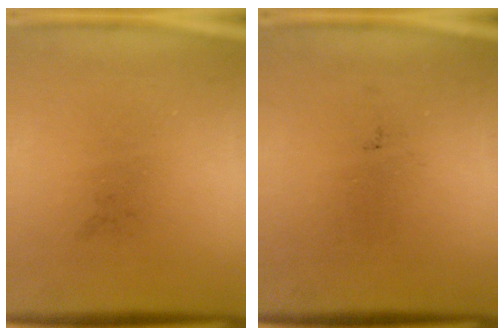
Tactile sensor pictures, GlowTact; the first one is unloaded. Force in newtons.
{"total": 0.0}